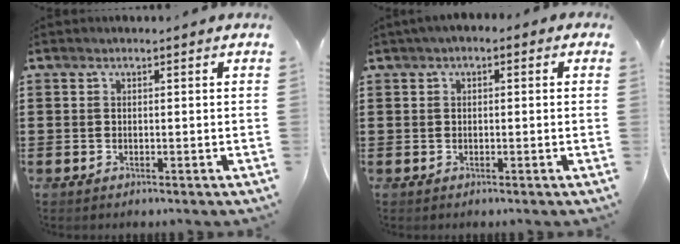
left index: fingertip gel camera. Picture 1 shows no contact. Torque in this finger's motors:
{"motor_torque": [2.14, 0.00, 0.84, 0.21]}